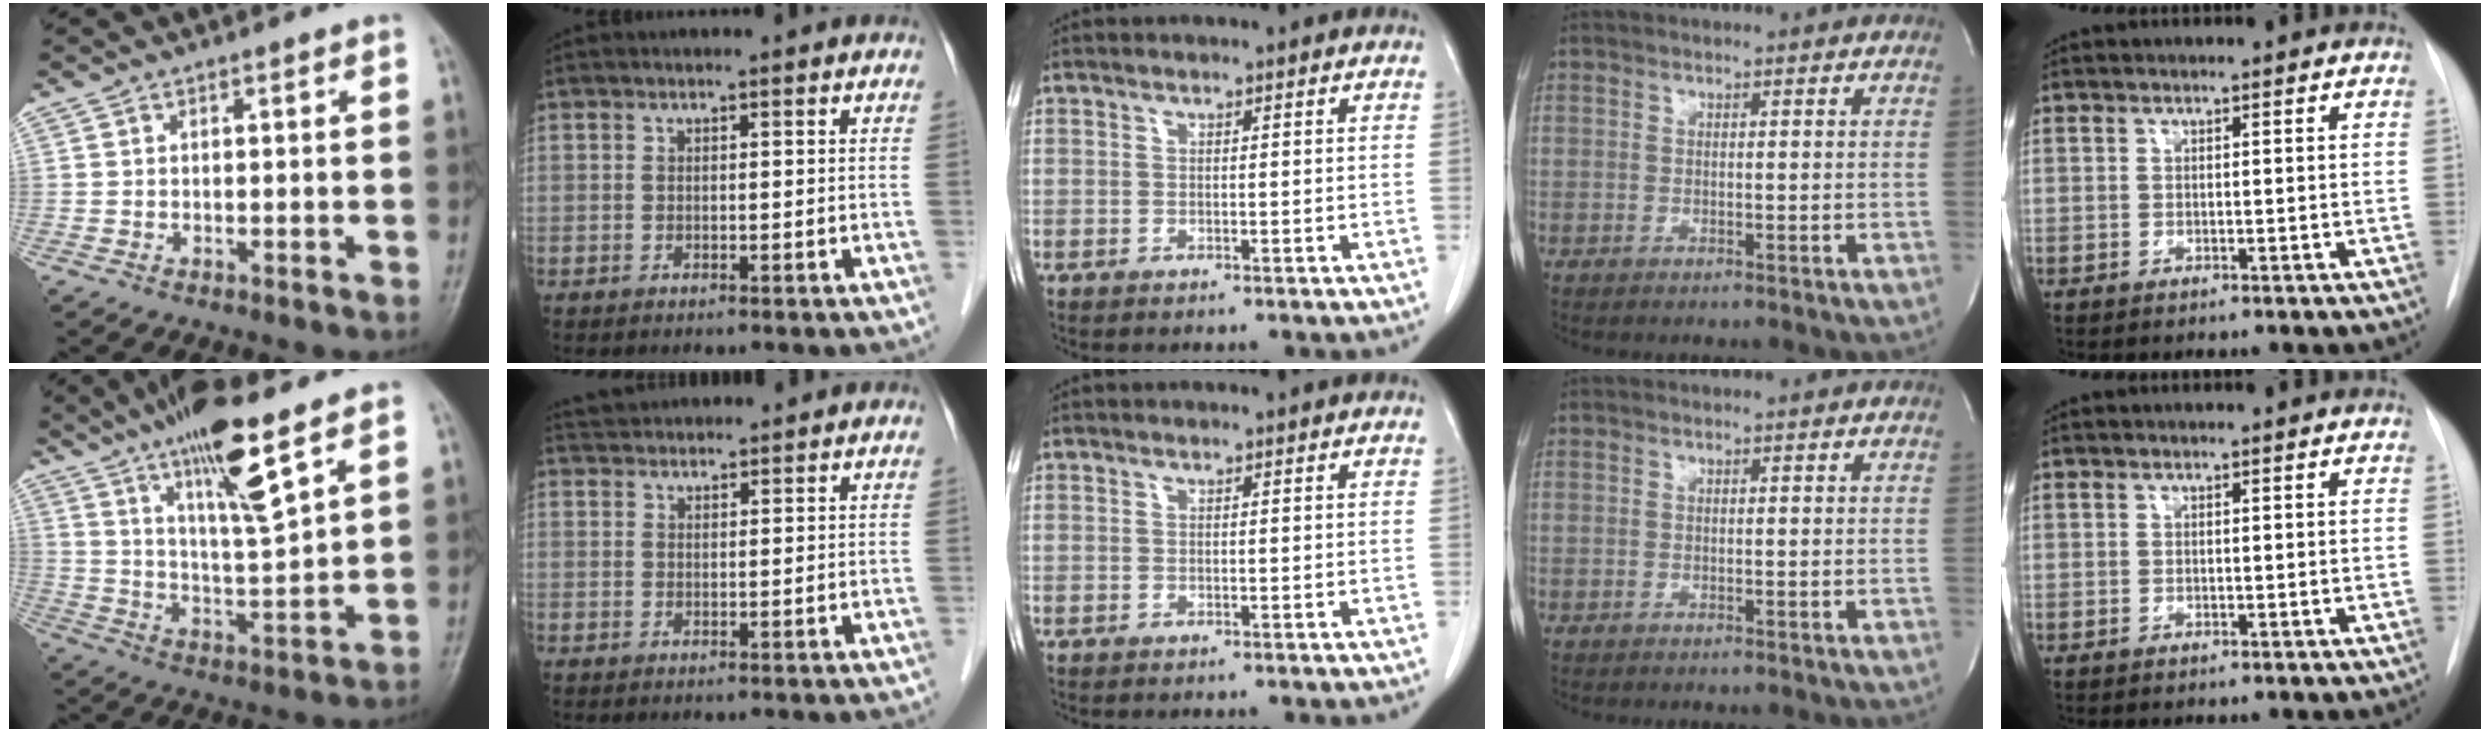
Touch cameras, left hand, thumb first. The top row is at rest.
{"thumb": {"total": 14.7, "force": [9.0, 2.9, 11.3], "torque": [-0.186, -0.047, 0.161]}, "index": {"total": 5.4, "force": [5.2, 0.9, 1.0], "torque": [-0.018, 0.040, 0.085]}}